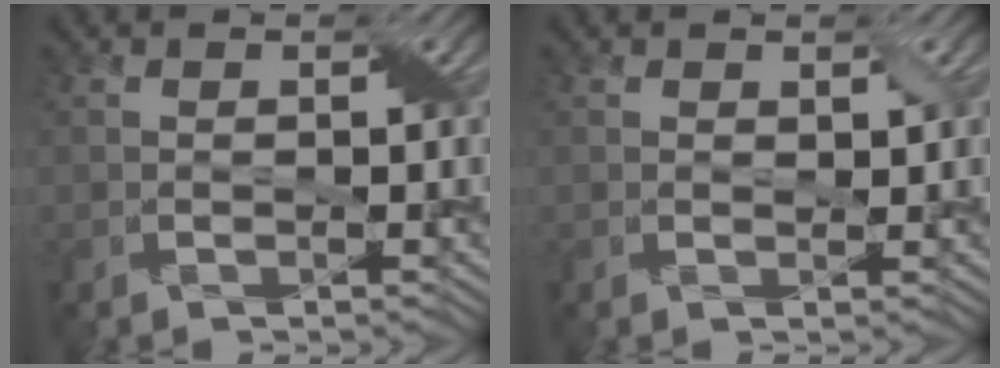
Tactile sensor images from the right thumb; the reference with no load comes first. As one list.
[{"total": 1.2, "force": [0.8, 0.6, 0.7], "torque": [-0.010, 0.001, 0.014]}]